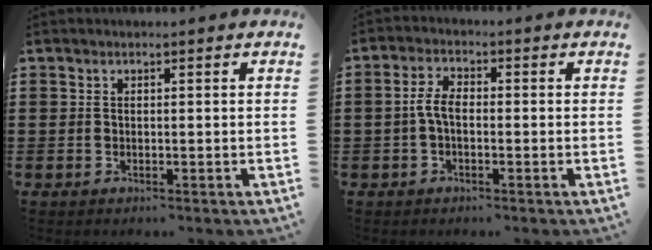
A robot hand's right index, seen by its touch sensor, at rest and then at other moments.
{"total": 3.3, "force": [-0.6, 1.3, 3.0], "torque": [-0.073, -0.002, -0.017]}